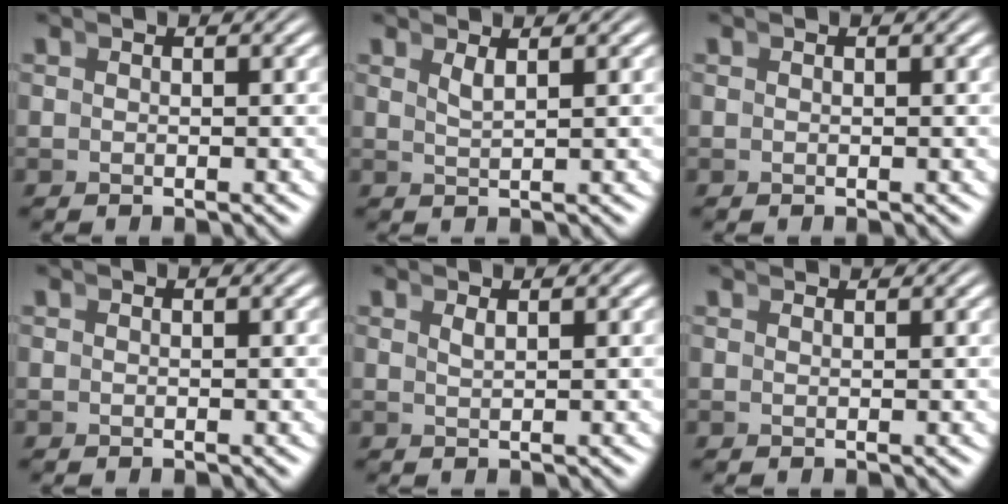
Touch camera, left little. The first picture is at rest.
{"total": 1.1, "force": [0.8, -0.6, 0.5], "torque": [-0.006, -0.003, 0.021]}
{"total": 0.0}
{"total": 0.0}
{"total": 0.9, "force": [0.5, -0.8, 0.1], "torque": [0.005, 0.001, 0.014]}
{"total": 1.3, "force": [1.2, -0.5, -0.1], "torque": [0.014, 0.006, 0.020]}